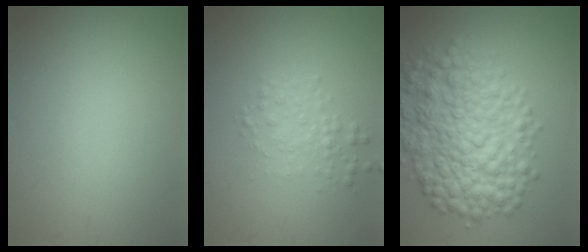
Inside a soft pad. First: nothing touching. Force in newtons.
{"total": 1.9, "press": 1.9, "slide": 0.0}
{"total": 8.9, "press": 8.9, "slide": 0.2}